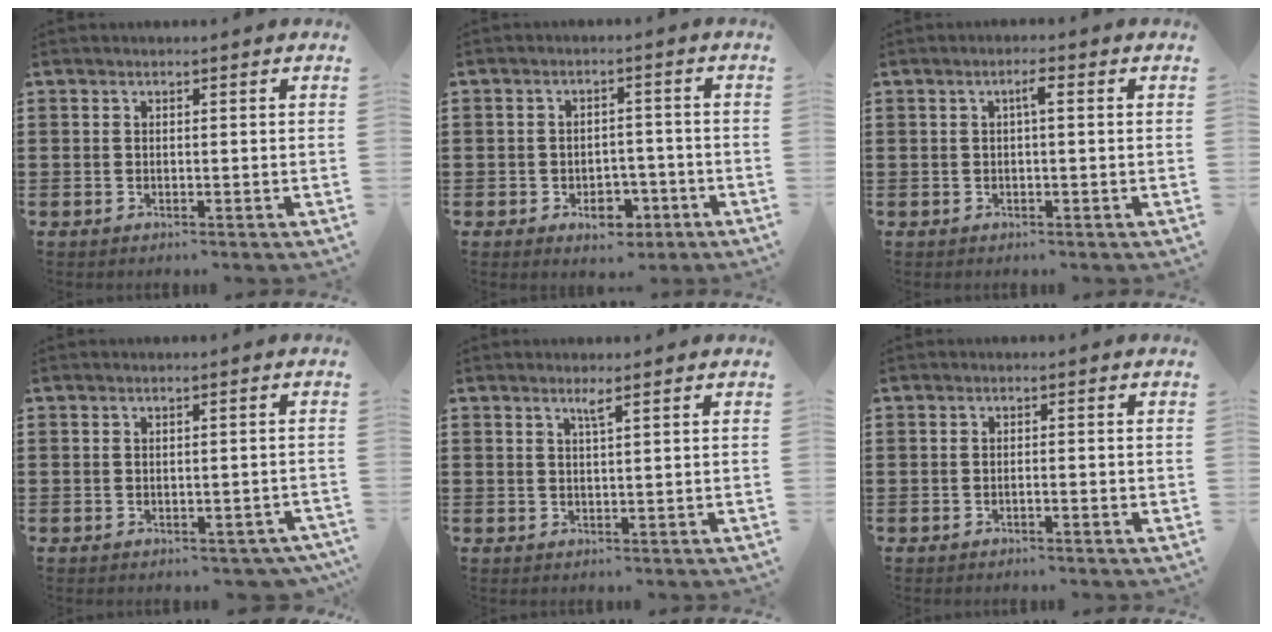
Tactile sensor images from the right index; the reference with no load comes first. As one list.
[{"total": 4.5, "force": [-2.5, 3.1, 2.2], "torque": [-0.030, 0.004, -0.047]}, {"total": 2.0, "force": [0.2, 0.2, 2.0], "torque": [-0.040, 0.005, 0.001]}, {"total": 1.3, "force": [-1.1, 0.5, 0.5], "torque": [-0.013, 0.002, -0.024]}, {"total": 1.5, "force": [0.9, -0.2, 1.2], "torque": [-0.023, -0.003, 0.014]}, {"total": 0.7, "force": [-0.5, 0.1, 0.5], "torque": [-0.009, -0.001, -0.010]}]